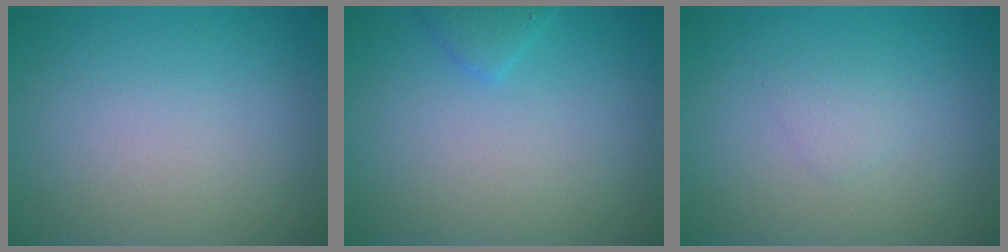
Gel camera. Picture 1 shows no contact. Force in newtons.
{"total": 1.3, "press": 1.3, "slide": 0.1}
{"total": 0.9, "press": 0.9, "slide": 0.1}